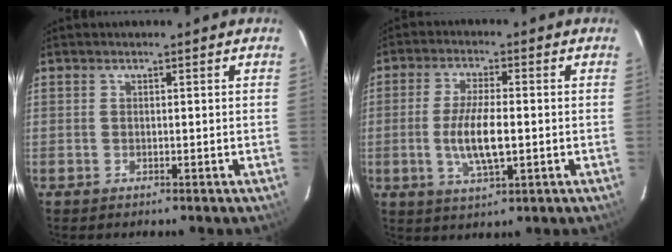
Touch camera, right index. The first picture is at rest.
{"total": 8.4, "force": [-1.2, 2.5, 7.9], "torque": [-0.156, -0.007, -0.020]}